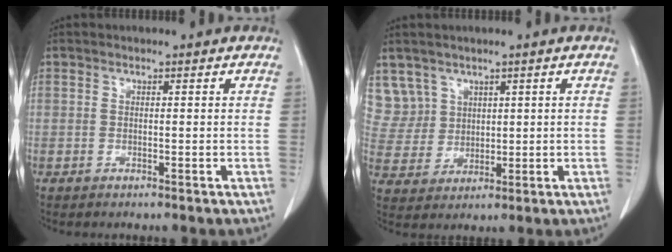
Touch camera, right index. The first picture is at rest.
{"total": 6.6, "force": [3.6, 5.5, -0.5], "torque": [0.013, 0.017, 0.081]}